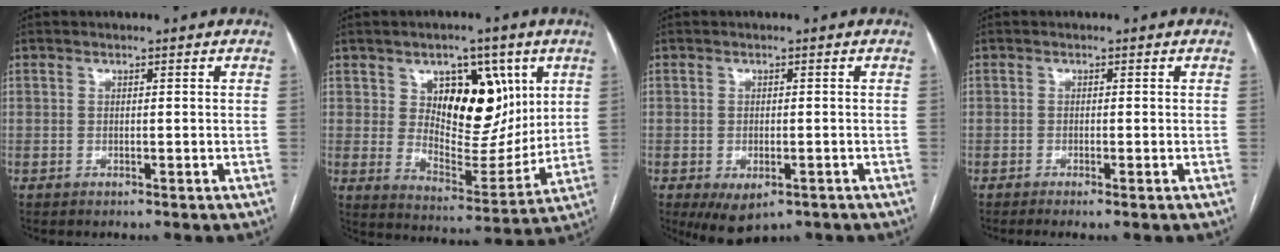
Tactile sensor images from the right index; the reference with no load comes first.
{"total": 13.3, "force": [5.0, 7.1, 10.0], "torque": [-0.144, 0.005, 0.093]}
{"total": 5.5, "force": [-3.0, 2.9, 3.6], "torque": [-0.059, -0.008, -0.037]}
{"total": 1.6, "force": [-1.0, -0.1, 1.2], "torque": [-0.021, -0.003, -0.016]}